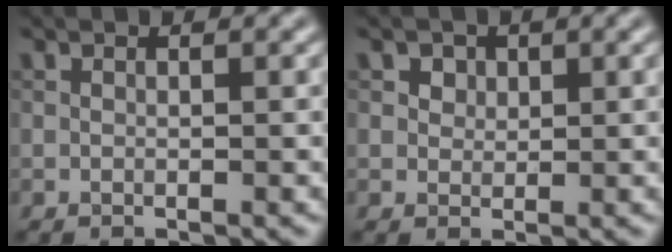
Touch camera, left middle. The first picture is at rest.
{"total": 2.5, "force": [1.4, 1.8, 0.9], "torque": [-0.016, 0.005, 0.019]}